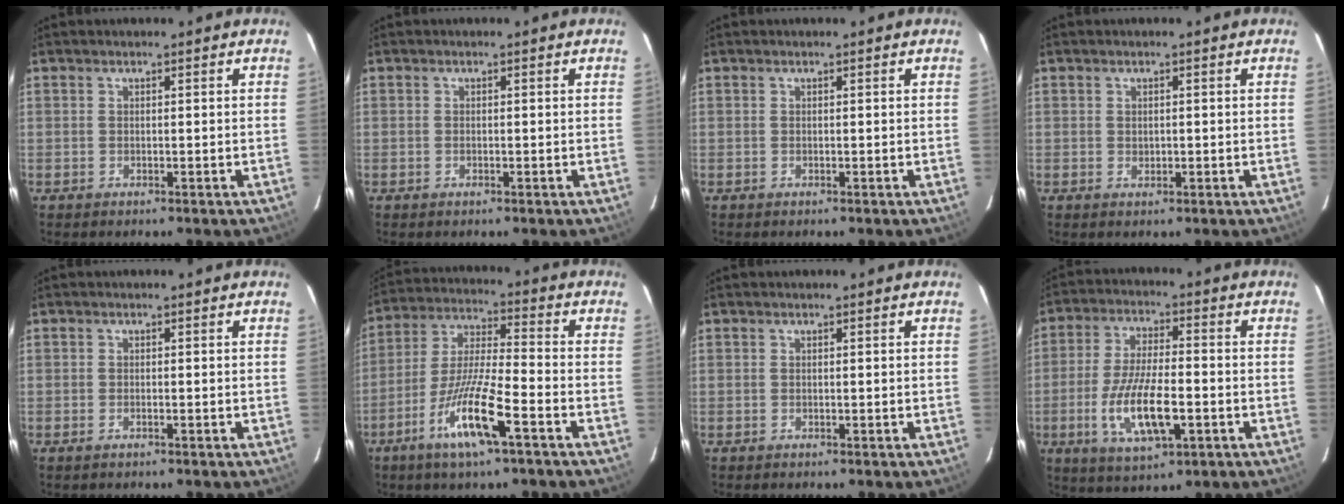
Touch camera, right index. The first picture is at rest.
{"total": 0.5, "force": [-0.3, 0.4, 0.2], "torque": [-0.003, -0.002, -0.004]}
{"total": 0.0}
{"total": 0.9, "force": [0.0, 0.8, 0.4], "torque": [-0.003, 0.000, 0.002]}
{"total": 0.8, "force": [-0.6, 0.3, 0.5], "torque": [-0.010, -0.001, -0.012]}
{"total": 13.1, "force": [-6.9, 1.7, 11.0], "torque": [-0.229, -0.012, -0.136]}
{"total": 0.0}
{"total": 12.8, "force": [-3.9, 4.3, 11.4], "torque": [-0.231, -0.014, -0.066]}